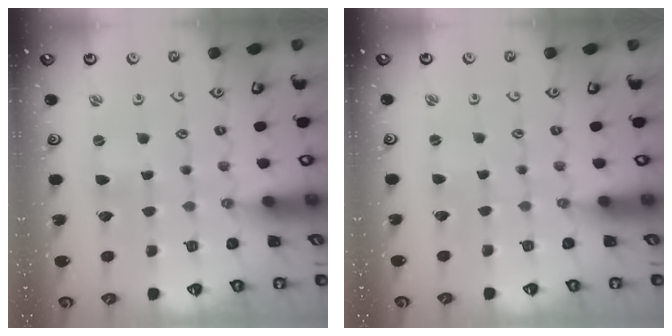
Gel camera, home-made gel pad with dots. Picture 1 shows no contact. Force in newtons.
{"total": 0.5, "press": 0.5, "slide": 0.0}